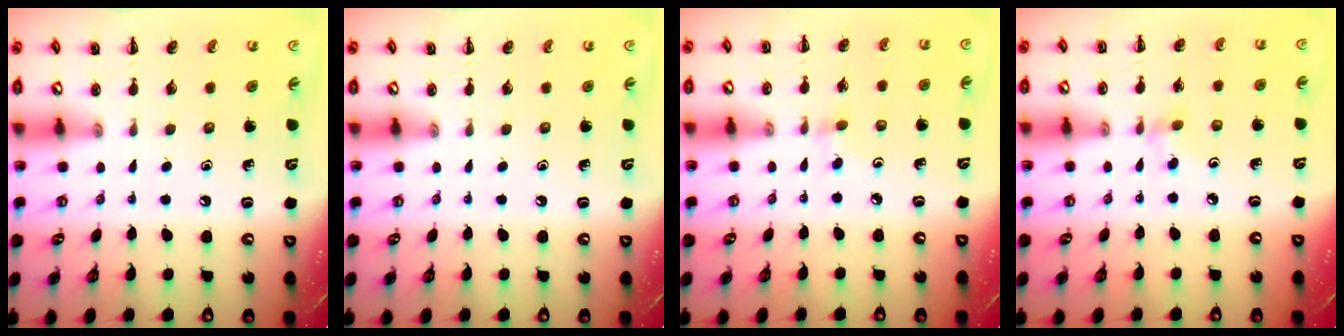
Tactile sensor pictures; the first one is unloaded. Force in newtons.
{"total": 0.0}
{"total": 2.5, "press": 2.3, "slide": 1.0}
{"total": 2.5, "press": 2.4, "slide": 0.9}